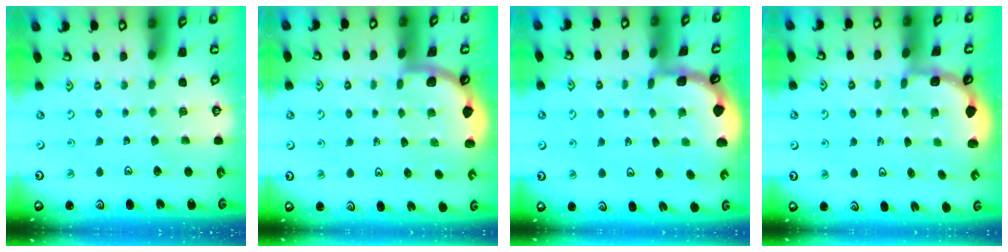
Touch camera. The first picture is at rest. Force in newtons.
{"total": 1.9, "press": 1.9, "slide": 0.0}
{"total": 1.3, "press": 1.3, "slide": 0.1}
{"total": 1.9, "press": 1.5, "slide": 1.1}